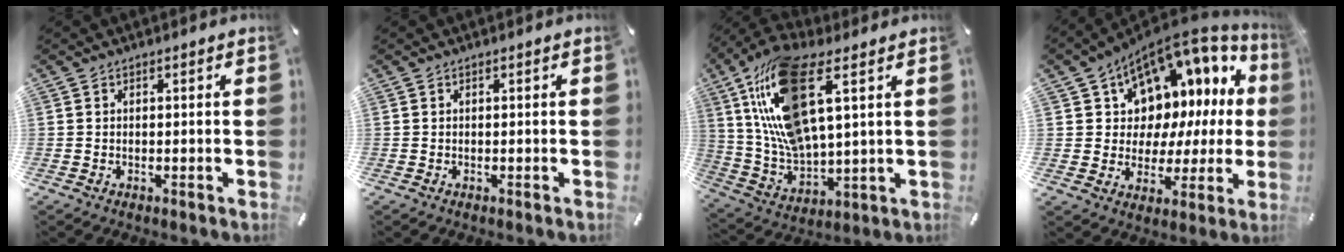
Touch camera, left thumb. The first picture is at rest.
{"total": 0.0}
{"total": 19.3, "force": [8.5, 7.7, 15.6], "torque": [-0.355, -0.033, 0.141]}
{"total": 10.8, "force": [6.8, 7.7, 3.3], "torque": [-0.058, -0.085, 0.124]}